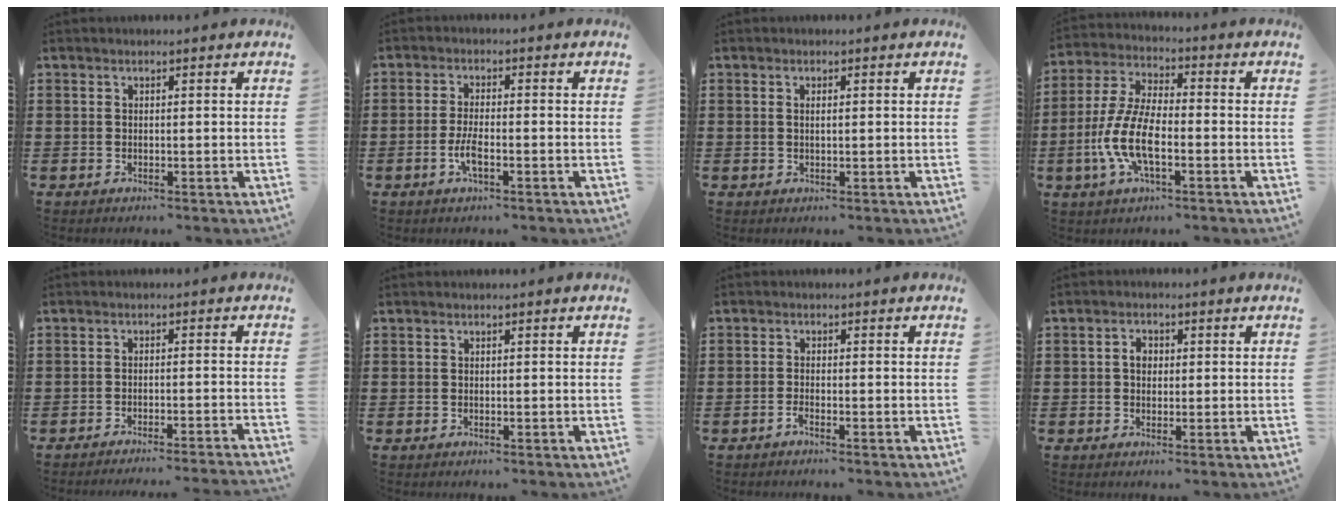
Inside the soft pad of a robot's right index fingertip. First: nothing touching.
{"total": 3.4, "force": [-1.4, 0.9, 3.0], "torque": [-0.065, -0.002, -0.029]}
{"total": 1.0, "force": [0.1, 0.3, 0.9], "torque": [-0.019, 0.001, 0.002]}
{"total": 9.5, "force": [-3.0, 3.7, 8.2], "torque": [-0.199, -0.013, -0.063]}
{"total": 2.4, "force": [-2.2, -0.6, 0.5], "torque": [-0.010, -0.001, -0.047]}
{"total": 0.0}
{"total": 1.3, "force": [-1.1, 0.1, 0.7], "torque": [-0.022, -0.007, -0.022]}
{"total": 2.3, "force": [0.2, 1.7, 1.6], "torque": [-0.034, 0.009, 0.001]}